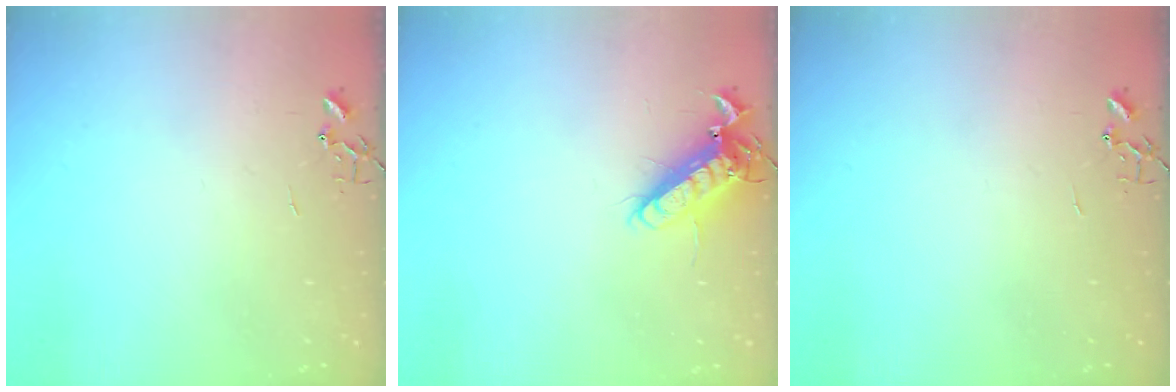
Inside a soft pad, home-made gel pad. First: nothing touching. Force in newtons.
{"total": 12.6, "press": 12.4, "slide": 2.4}
{"total": 0.0}